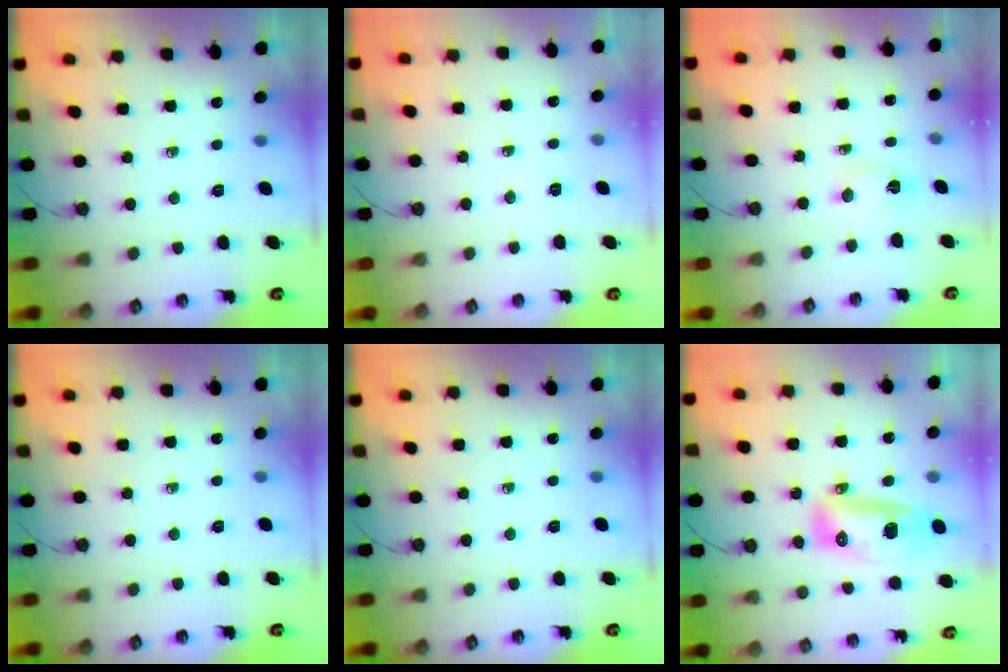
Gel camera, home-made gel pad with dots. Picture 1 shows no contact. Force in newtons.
{"total": 3.5, "press": 2.9, "slide": 2.1}
{"total": 2.6, "press": 1.3, "slide": 2.2}
{"total": 0.0}
{"total": 0.0}
{"total": 14.4, "press": 13.4, "slide": 5.2}